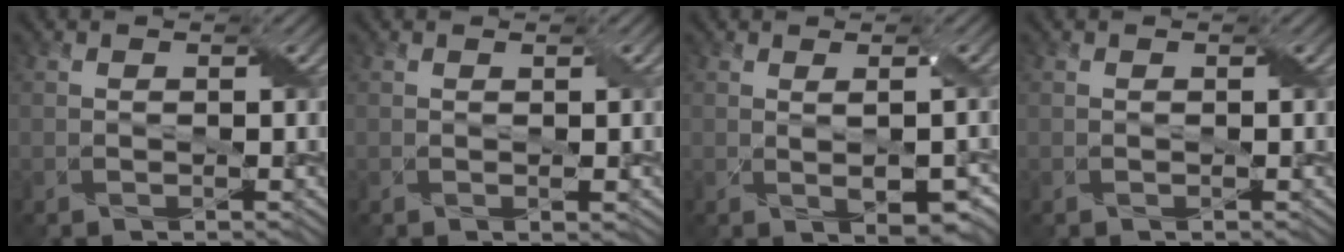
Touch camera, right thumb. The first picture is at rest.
{"total": 1.0, "force": [0.1, 0.1, 1.0], "torque": [-0.018, 0.004, 0.002]}
{"total": 3.7, "force": [-0.2, 1.5, 3.4], "torque": [-0.056, -0.011, 0.011]}
{"total": 0.0}